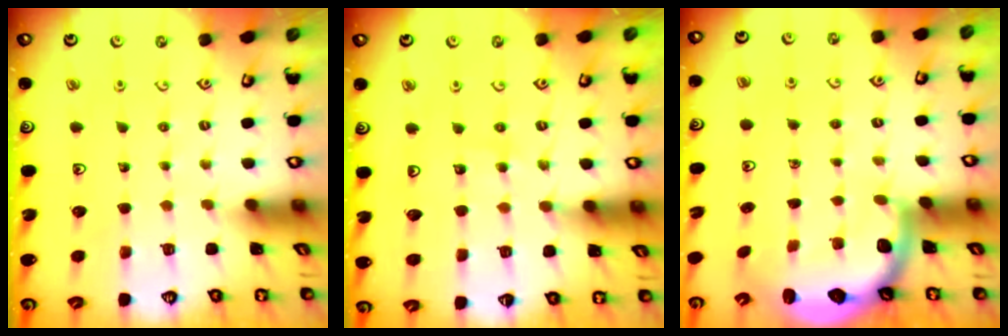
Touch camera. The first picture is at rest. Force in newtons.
{"total": 9.6, "press": 9.5, "slide": 1.3}
{"total": 2.8, "press": 2.2, "slide": 1.8}